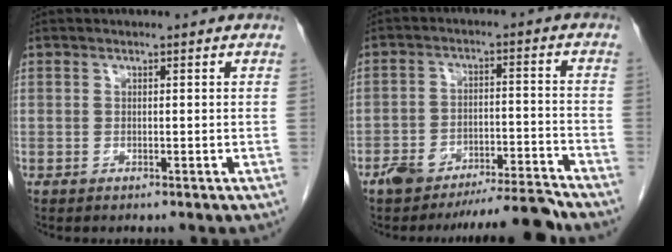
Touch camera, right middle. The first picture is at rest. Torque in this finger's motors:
{"motor_torque": [1.13, -1.01, 0.11, 0.08]}